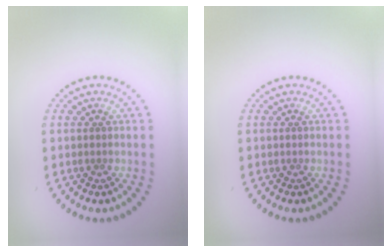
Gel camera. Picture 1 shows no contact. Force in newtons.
{"total": 0.0}